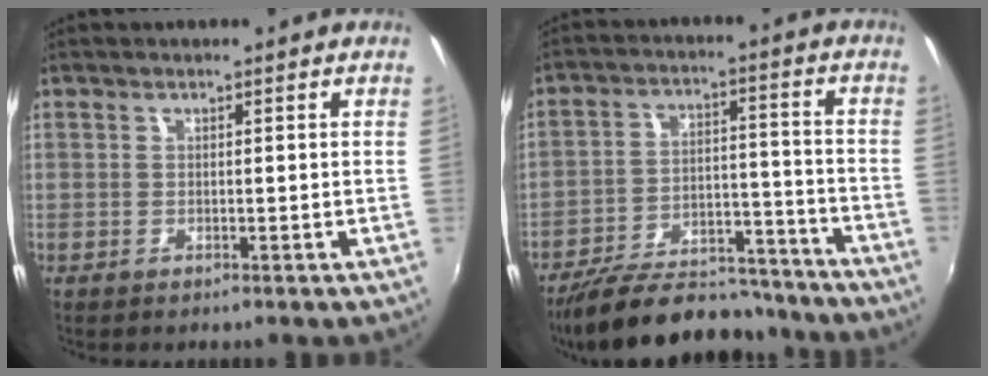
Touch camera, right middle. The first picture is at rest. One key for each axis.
{"total": 21.7, "fx": -18.6, "fy": 7.2, "fz": 8.5, "tx": -0.165, "ty": 0.011, "tz": -0.260}